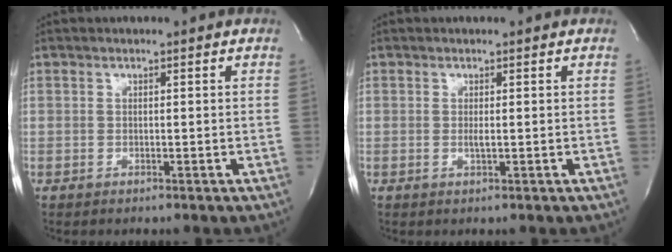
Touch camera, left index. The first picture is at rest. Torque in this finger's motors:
{"motor_torque": [0.38, 0.02, -0.03, 0.00]}